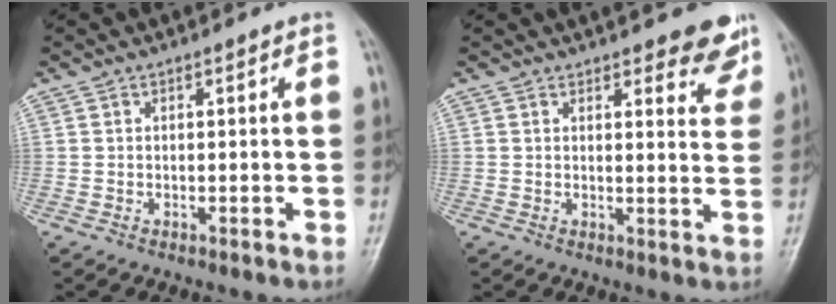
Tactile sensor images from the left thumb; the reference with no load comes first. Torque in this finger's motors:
{"motor_torque": [-0.03, 0.06, -0.13, -0.30, 0.06]}